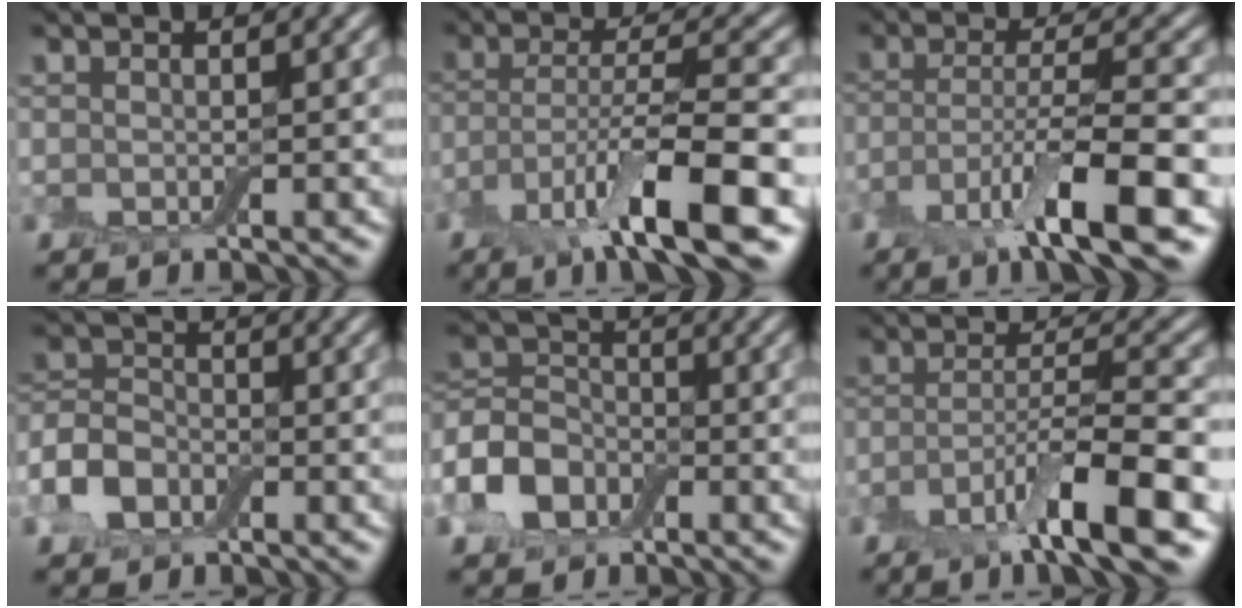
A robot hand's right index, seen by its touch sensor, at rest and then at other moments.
{"total": 9.4, "force": [-4.7, 2.0, 7.9], "torque": [-0.135, 0.000, -0.085]}
{"total": 8.3, "force": [-4.0, 1.6, 7.1], "torque": [-0.123, -0.001, -0.075]}
{"total": 4.2, "force": [-1.9, 2.9, 2.3], "torque": [-0.051, 0.005, -0.049]}
{"total": 5.3, "force": [-2.1, 4.0, 2.8], "torque": [-0.062, 0.005, -0.055]}
{"total": 8.1, "force": [-4.0, 1.5, 6.9], "torque": [-0.112, 0.003, -0.077]}